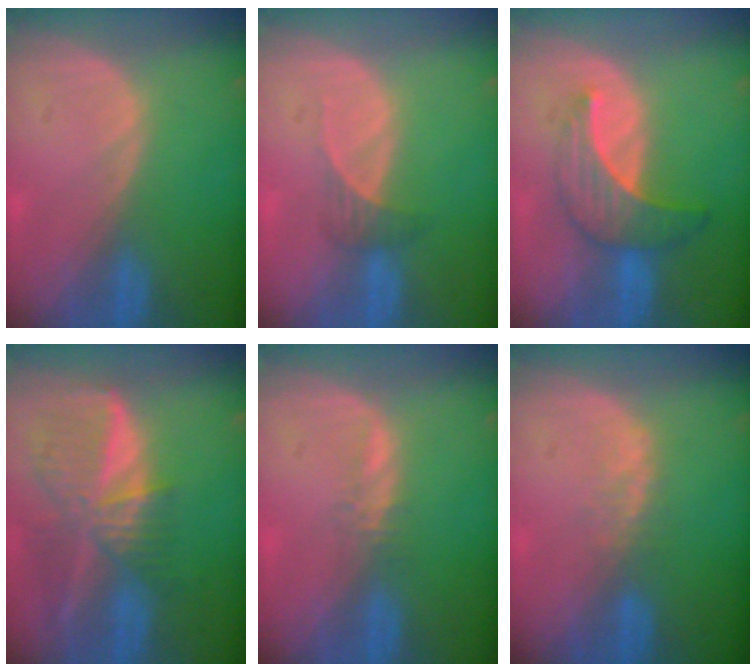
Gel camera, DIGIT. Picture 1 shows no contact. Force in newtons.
{"total": 2.1, "press": 1.9, "slide": 0.9}
{"total": 7.3, "press": 6.7, "slide": 3.0}
{"total": 9.3, "press": 8.1, "slide": 4.7}
{"total": 1.3, "press": 1.2, "slide": 0.5}
{"total": 1.9, "press": 1.8, "slide": 0.5}